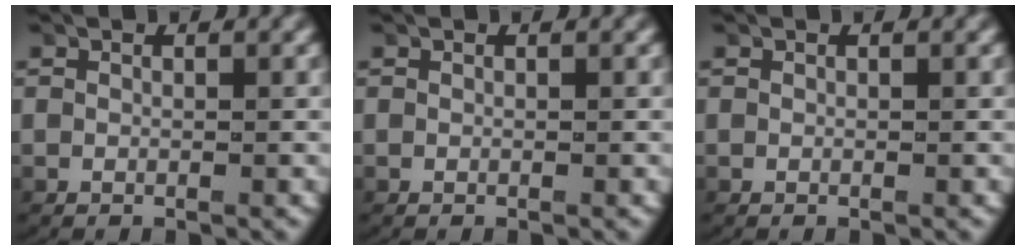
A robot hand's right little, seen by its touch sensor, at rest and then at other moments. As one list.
[{"total": 0.0}, {"total": 0.0}]